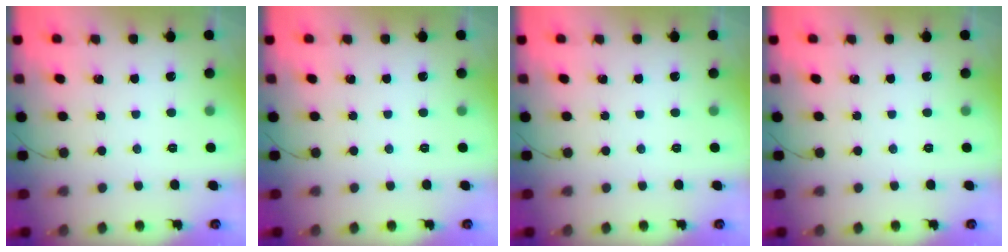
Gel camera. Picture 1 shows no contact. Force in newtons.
{"total": 0.0}
{"total": 0.0}
{"total": 0.0}